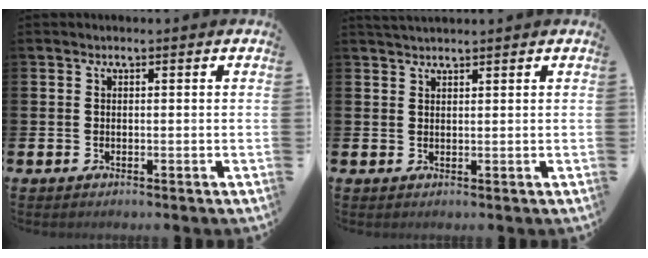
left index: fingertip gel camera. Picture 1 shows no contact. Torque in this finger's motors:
{"motor_torque": [-0.21, -0.40, 0.05, 0.09]}